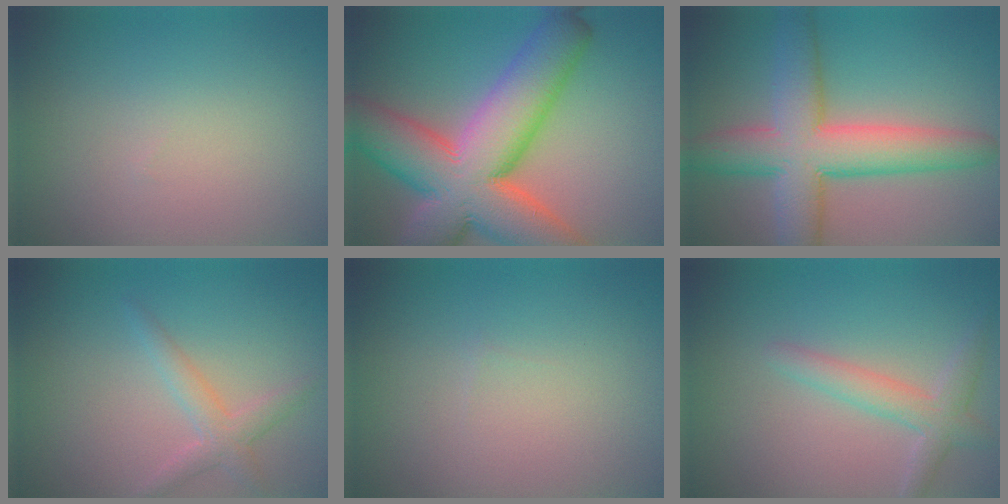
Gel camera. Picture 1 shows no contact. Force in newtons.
{"total": 14.8, "press": 14.8, "slide": 0.9}
{"total": 8.8, "press": 8.8, "slide": 0.3}
{"total": 2.2, "press": 2.2, "slide": 0.1}
{"total": 0.0}
{"total": 2.7, "press": 2.7, "slide": 0.3}